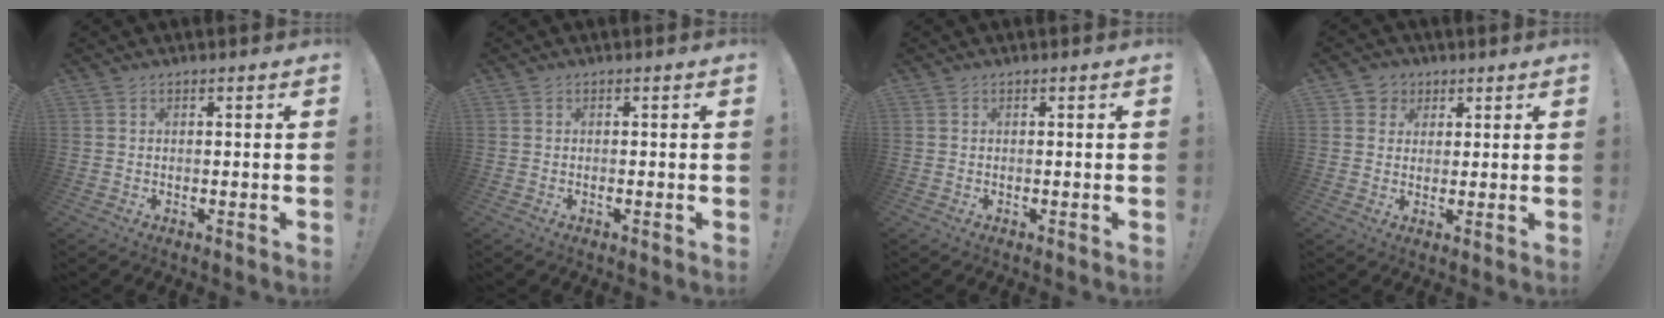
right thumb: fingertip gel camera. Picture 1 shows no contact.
{"total": 0.0}
{"total": 0.0}
{"total": 4.6, "force": [1.6, 4.3, 0.7], "torque": [-0.006, -0.007, 0.027]}